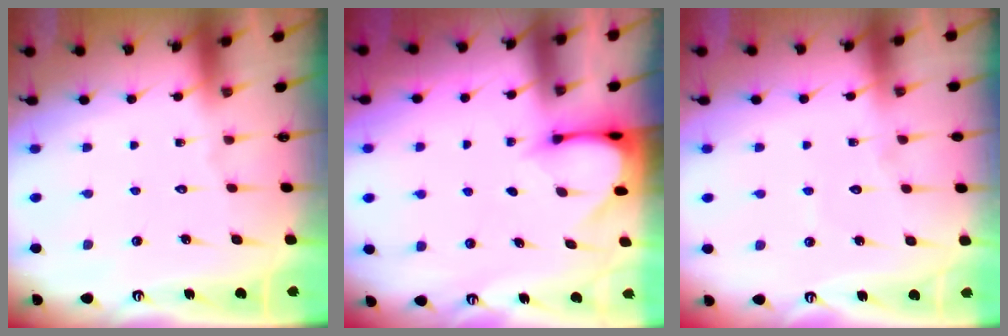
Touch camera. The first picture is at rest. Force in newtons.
{"total": 3.4, "press": 3.4, "slide": 0.3}
{"total": 3.0, "press": 3.0, "slide": 0.2}